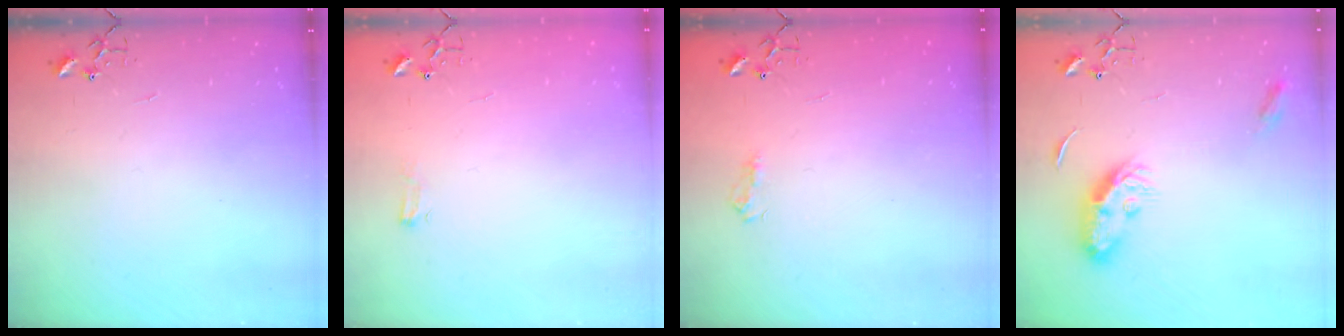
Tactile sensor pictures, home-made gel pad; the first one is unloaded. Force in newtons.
{"total": 4.1, "press": 4.1, "slide": 0.6}
{"total": 7.3, "press": 7.2, "slide": 0.8}
{"total": 10.4, "press": 10.4, "slide": 0.1}